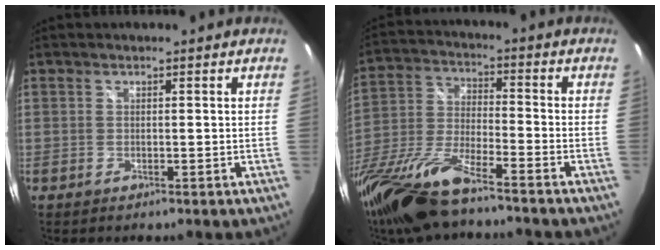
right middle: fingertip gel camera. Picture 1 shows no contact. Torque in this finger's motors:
{"motor_torque": [1.24, -0.90, 0.69, 0.21]}